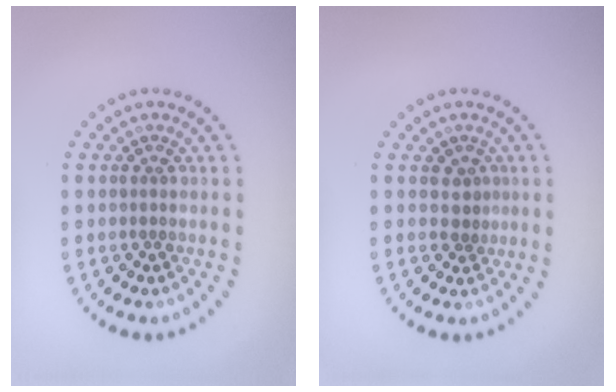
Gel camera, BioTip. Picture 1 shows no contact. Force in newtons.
{"total": 1.1, "press": 0.9, "slide": 0.7}